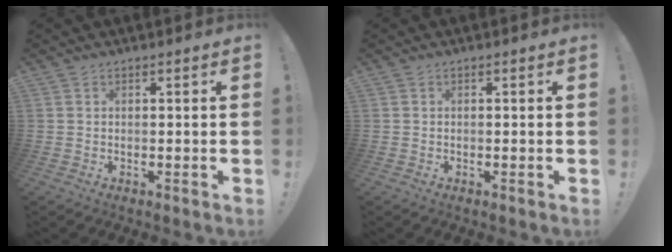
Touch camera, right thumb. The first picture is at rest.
{"total": 0.0}